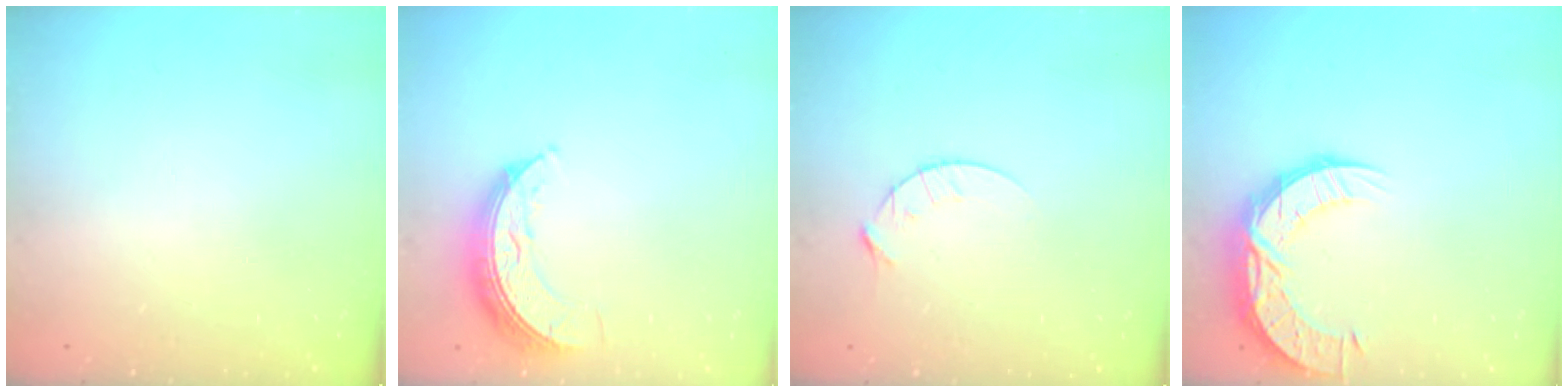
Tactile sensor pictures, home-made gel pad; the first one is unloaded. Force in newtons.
{"total": 7.9, "press": 7.9, "slide": 0.6}
{"total": 4.8, "press": 4.8, "slide": 0.6}
{"total": 12.8, "press": 12.8, "slide": 0.9}